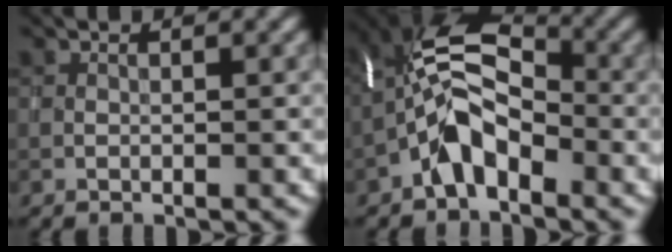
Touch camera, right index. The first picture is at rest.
{"total": 6.7, "force": [-2.4, 3.7, 5.0], "torque": [-0.101, 0.018, -0.058]}